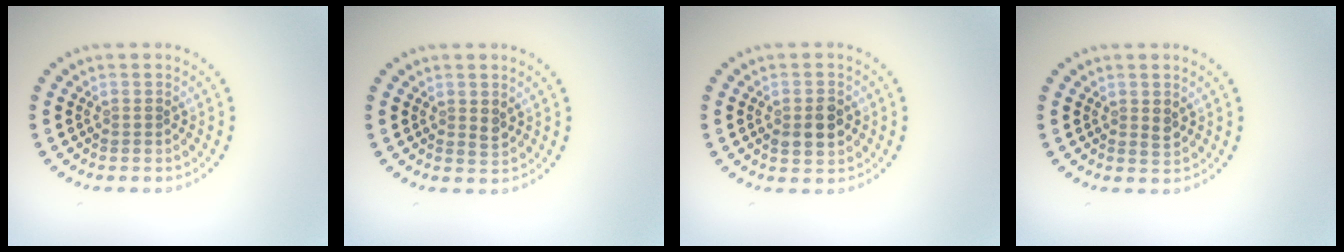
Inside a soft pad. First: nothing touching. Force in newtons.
{"total": 1.0, "press": 1.0, "slide": 0.3}
{"total": 2.8, "press": 2.8, "slide": 0.3}
{"total": 1.0, "press": 1.0, "slide": 0.2}